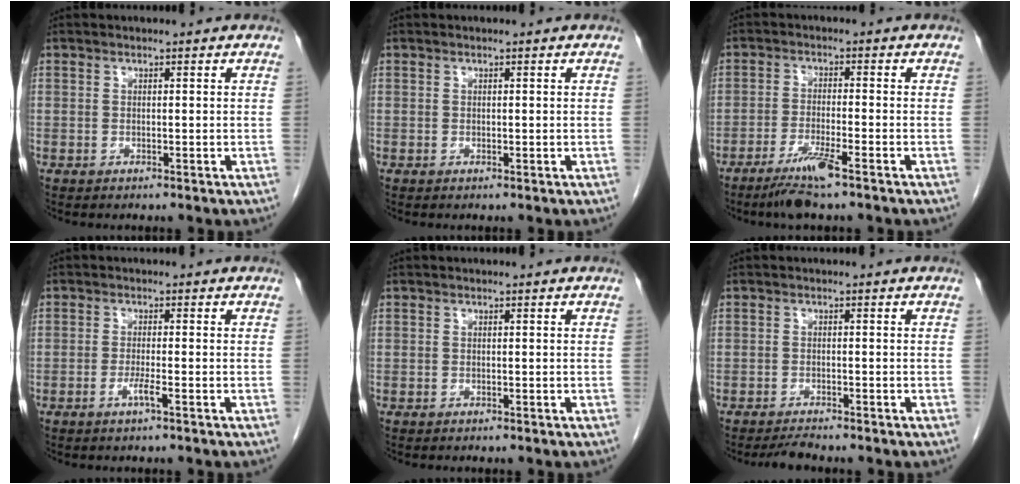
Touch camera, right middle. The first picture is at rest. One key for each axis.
{"total": 0.0}
{"total": 5.6, "fx": -3.9, "fy": -0.1, "fz": 4.1, "tx": -0.084, "ty": -0.014, "tz": -0.073}
{"total": 1.9, "fx": -0.9, "fy": -0.2, "fz": 1.6, "tx": -0.032, "ty": -0.002, "tz": -0.018}
{"total": 0.0}
{"total": 1.9, "fx": -1.8, "fy": -0.1, "fz": 0.5, "tx": -0.014, "ty": -0.009, "tz": -0.030}